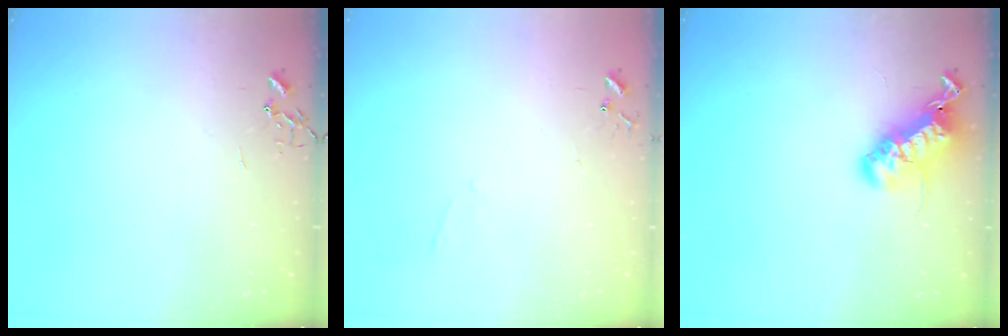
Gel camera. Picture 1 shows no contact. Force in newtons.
{"total": 3.8, "press": 3.7, "slide": 0.6}
{"total": 21.0, "press": 21.0, "slide": 0.4}